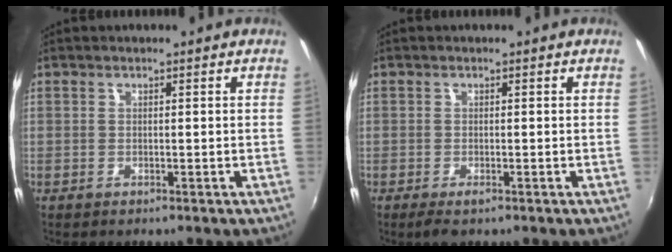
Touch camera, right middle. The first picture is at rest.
{"total": 2.0, "force": [-1.4, 0.5, 1.4], "torque": [-0.029, -0.009, -0.023]}